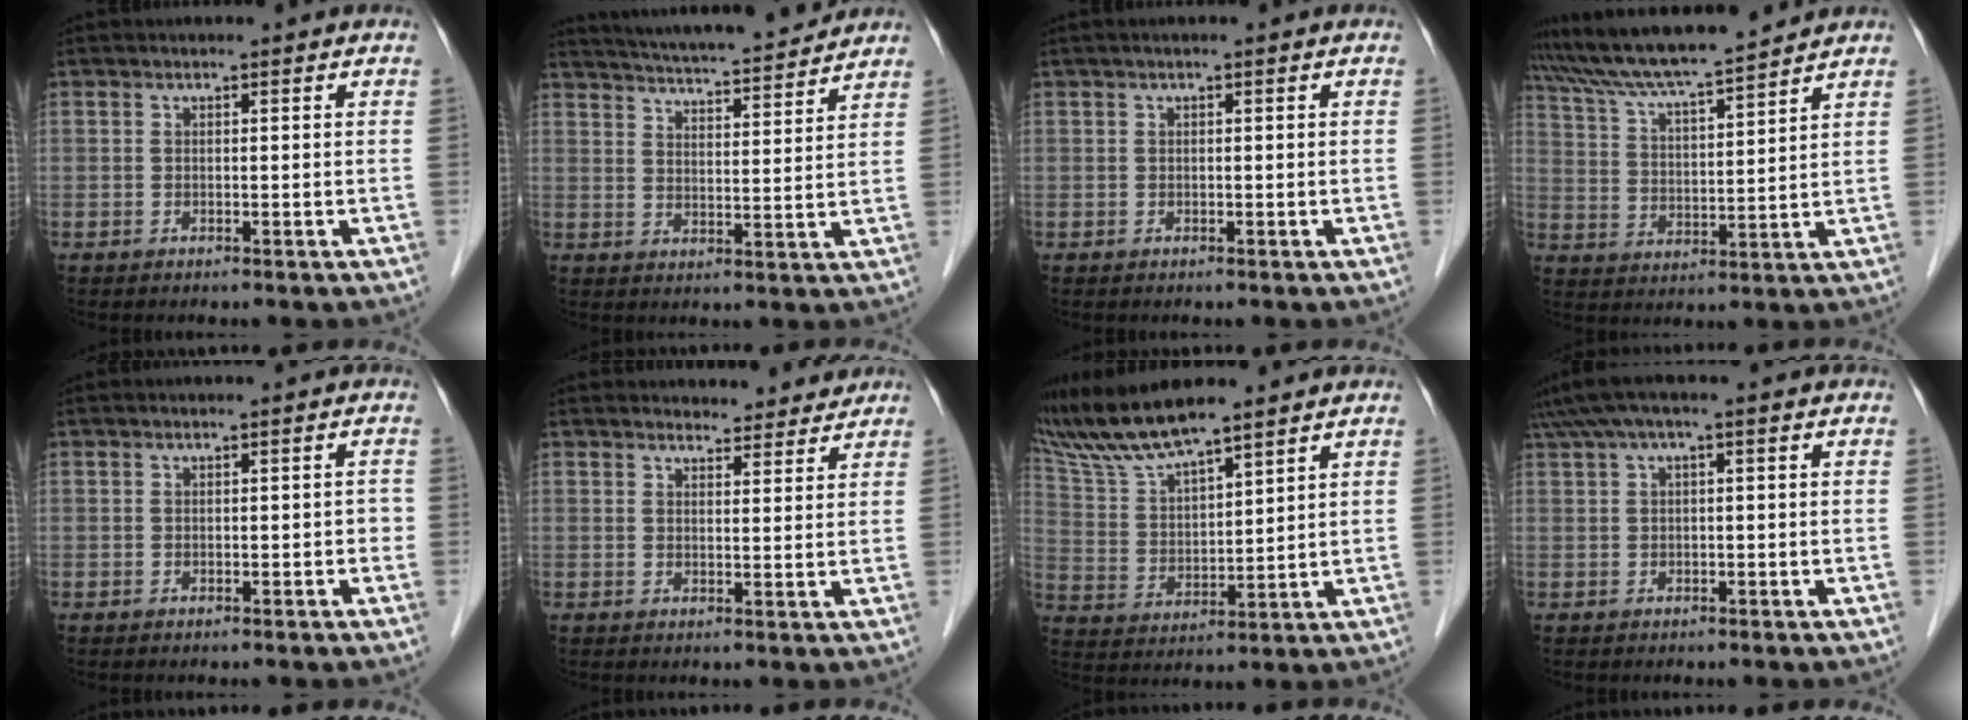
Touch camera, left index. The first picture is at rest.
{"total": 15.1, "force": [13.9, 1.0, 5.6], "torque": [-0.098, 0.012, 0.203]}
{"total": 0.6, "force": [0.3, 0.0, 0.5], "torque": [-0.012, 0.008, 0.005]}
{"total": 13.3, "force": [12.2, -0.3, 5.3], "torque": [-0.105, 0.015, 0.210]}
{"total": 0.9, "force": [-0.3, 0.5, 0.7], "torque": [-0.003, 0.003, -0.004]}
{"total": 4.9, "force": [4.7, 1.3, 0.2], "torque": [0.000, 0.006, 0.054]}
{"total": 10.3, "force": [9.3, 0.3, 4.3], "torque": [-0.104, 0.016, 0.192]}
{"total": 3.7, "force": [1.6, 0.5, 3.3], "torque": [-0.071, 0.034, 0.032]}